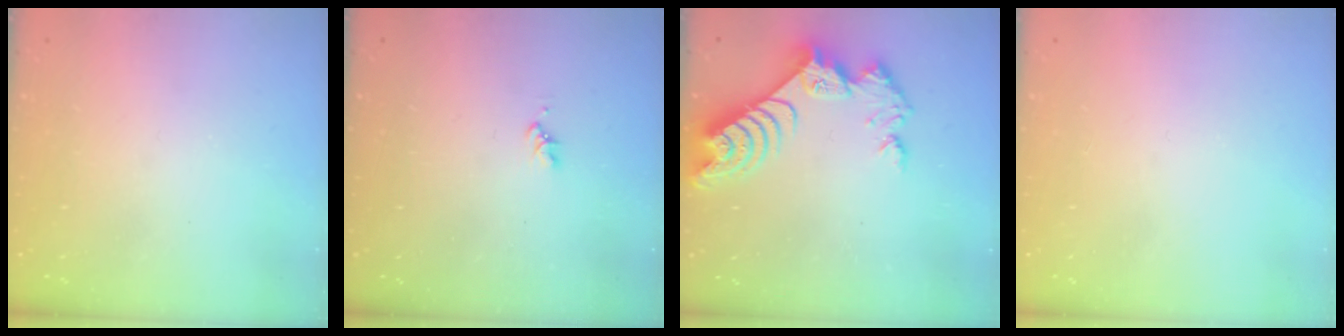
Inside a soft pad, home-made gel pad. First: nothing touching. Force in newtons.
{"total": 1.6, "press": 1.6, "slide": 0.3}
{"total": 9.6, "press": 9.5, "slide": 0.9}
{"total": 0.0}